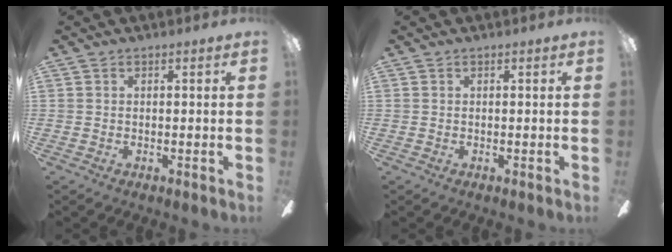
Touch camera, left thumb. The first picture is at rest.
{"total": 0.0}